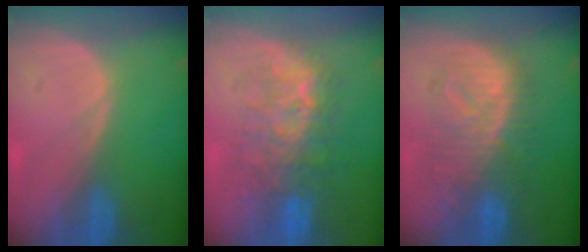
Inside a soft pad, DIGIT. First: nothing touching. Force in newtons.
{"total": 8.4, "press": 8.1, "slide": 2.2}
{"total": 9.0, "press": 9.0, "slide": 0.3}